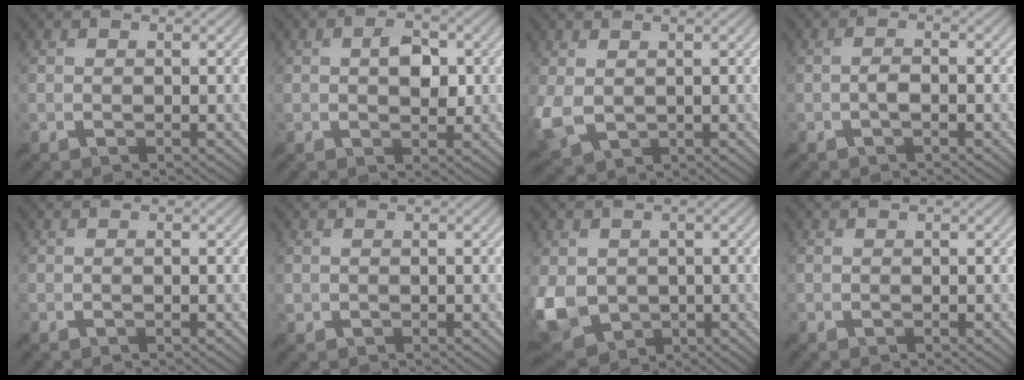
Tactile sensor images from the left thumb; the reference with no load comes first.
{"total": 4.0, "force": [0.5, 2.2, 3.3], "torque": [-0.057, 0.003, 0.004]}
{"total": 4.8, "force": [-0.1, 3.1, 3.7], "torque": [-0.105, -0.008, 0.003]}
{"total": 1.6, "force": [-0.6, 0.2, 1.4], "torque": [-0.029, 0.007, -0.015]}
{"total": 0.0}
{"total": 0.6, "force": [0.0, 0.6, 0.1], "torque": [-0.002, -0.002, 0.002]}
{"total": 7.9, "force": [-0.9, 6.4, 4.5], "torque": [-0.142, -0.027, -0.015]}
{"total": 0.0}